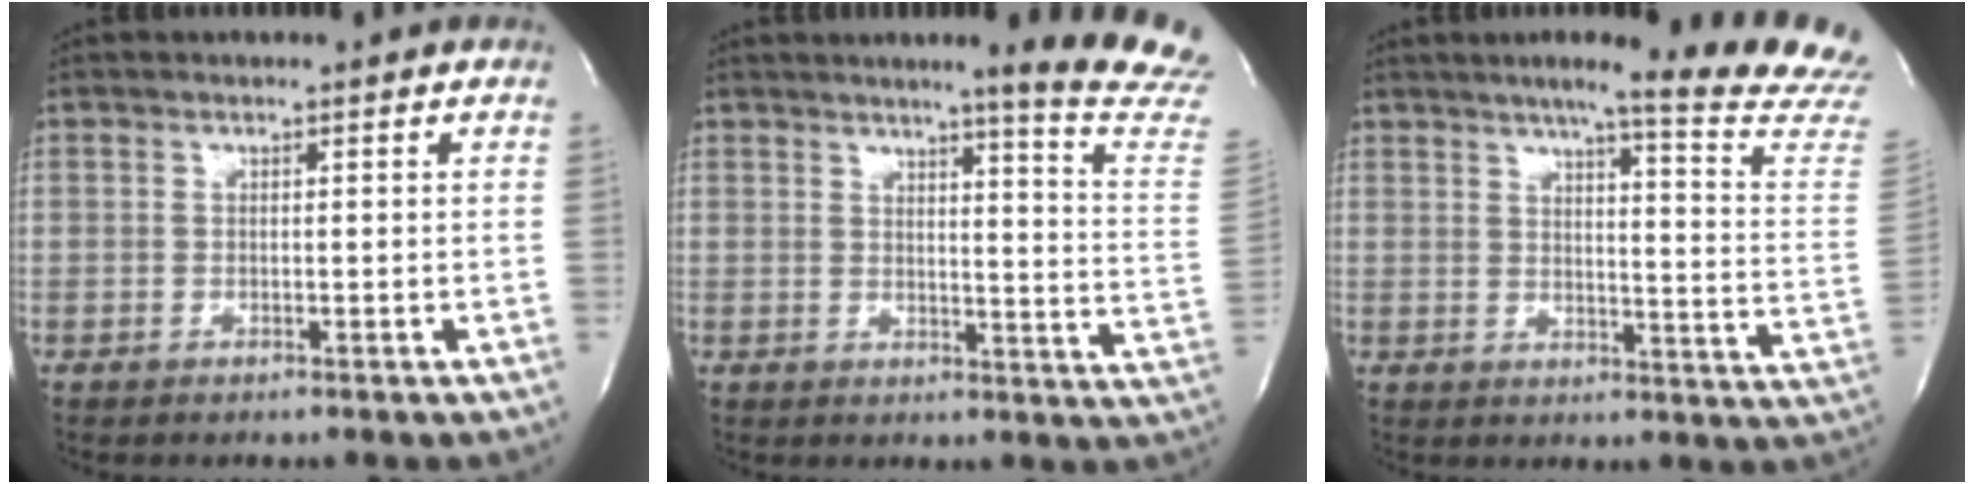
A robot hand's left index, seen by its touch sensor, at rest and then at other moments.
{"total": 14.0, "force": [12.0, -2.2, 6.8], "torque": [-0.087, -0.099, 0.127]}
{"total": 19.7, "force": [17.2, -1.7, 9.6], "torque": [-0.131, -0.094, 0.198]}